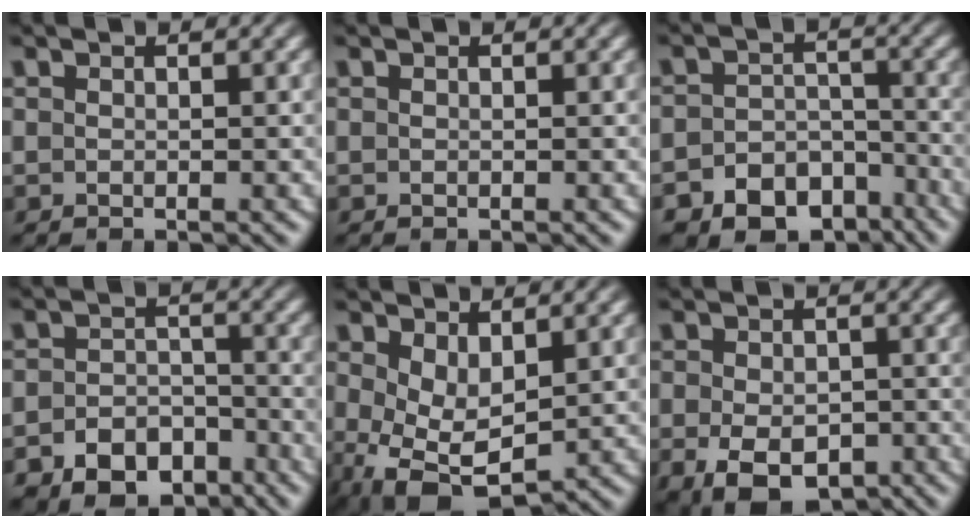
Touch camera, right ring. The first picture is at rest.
{"total": 0.0}
{"total": 9.1, "force": [-6.6, 5.8, 2.3], "torque": [-0.025, -0.027, -0.105]}
{"total": 7.4, "force": [-5.3, 4.8, 2.0], "torque": [-0.021, -0.022, -0.086]}
{"total": 7.6, "force": [-2.9, 5.3, 4.6], "torque": [-0.103, -0.059, -0.026]}
{"total": 6.8, "force": [-3.8, 4.0, 3.9], "torque": [-0.075, -0.045, -0.039]}